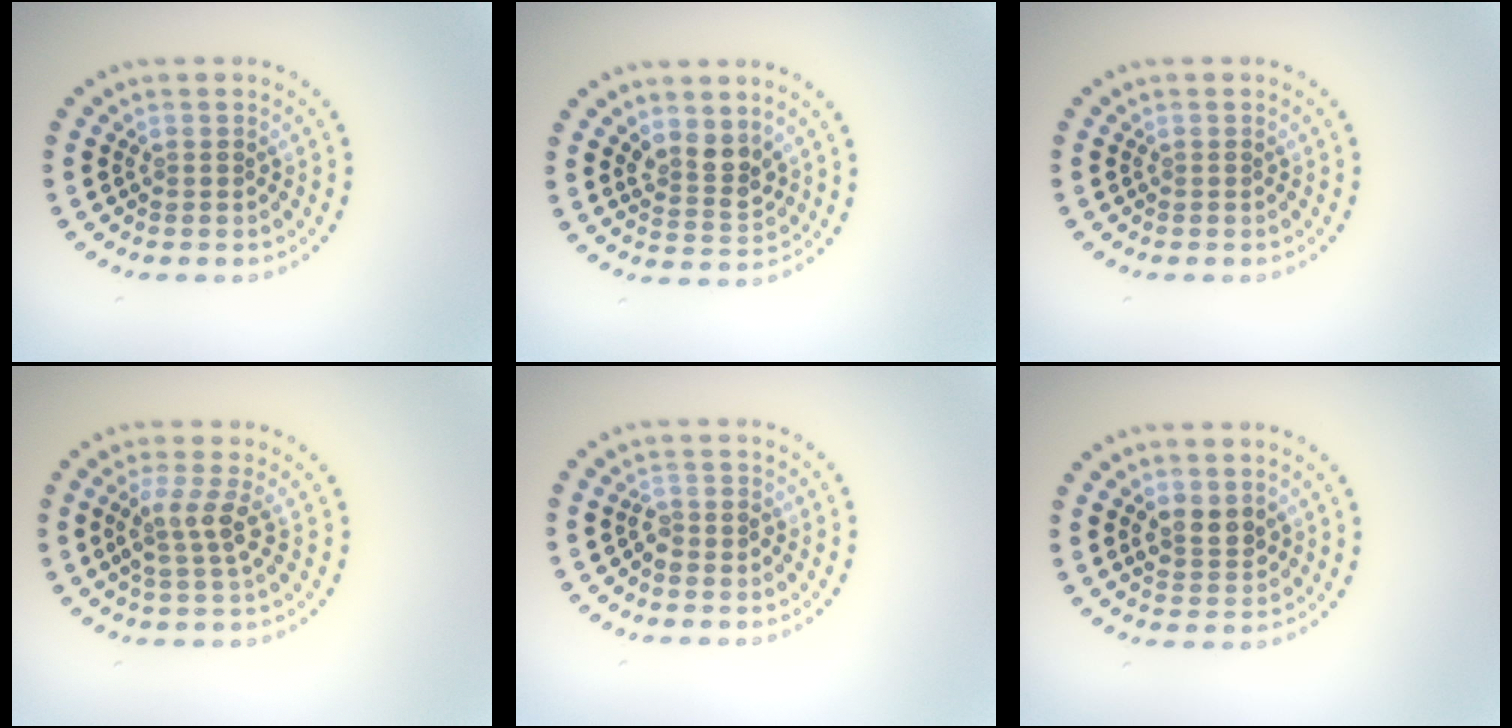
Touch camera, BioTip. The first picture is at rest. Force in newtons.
{"total": 2.7, "press": 2.4, "slide": 1.2}
{"total": 0.0}
{"total": 2.7, "press": 2.0, "slide": 1.8}
{"total": 1.3, "press": 1.1, "slide": 0.7}
{"total": 2.2, "press": 2.1, "slide": 0.6}